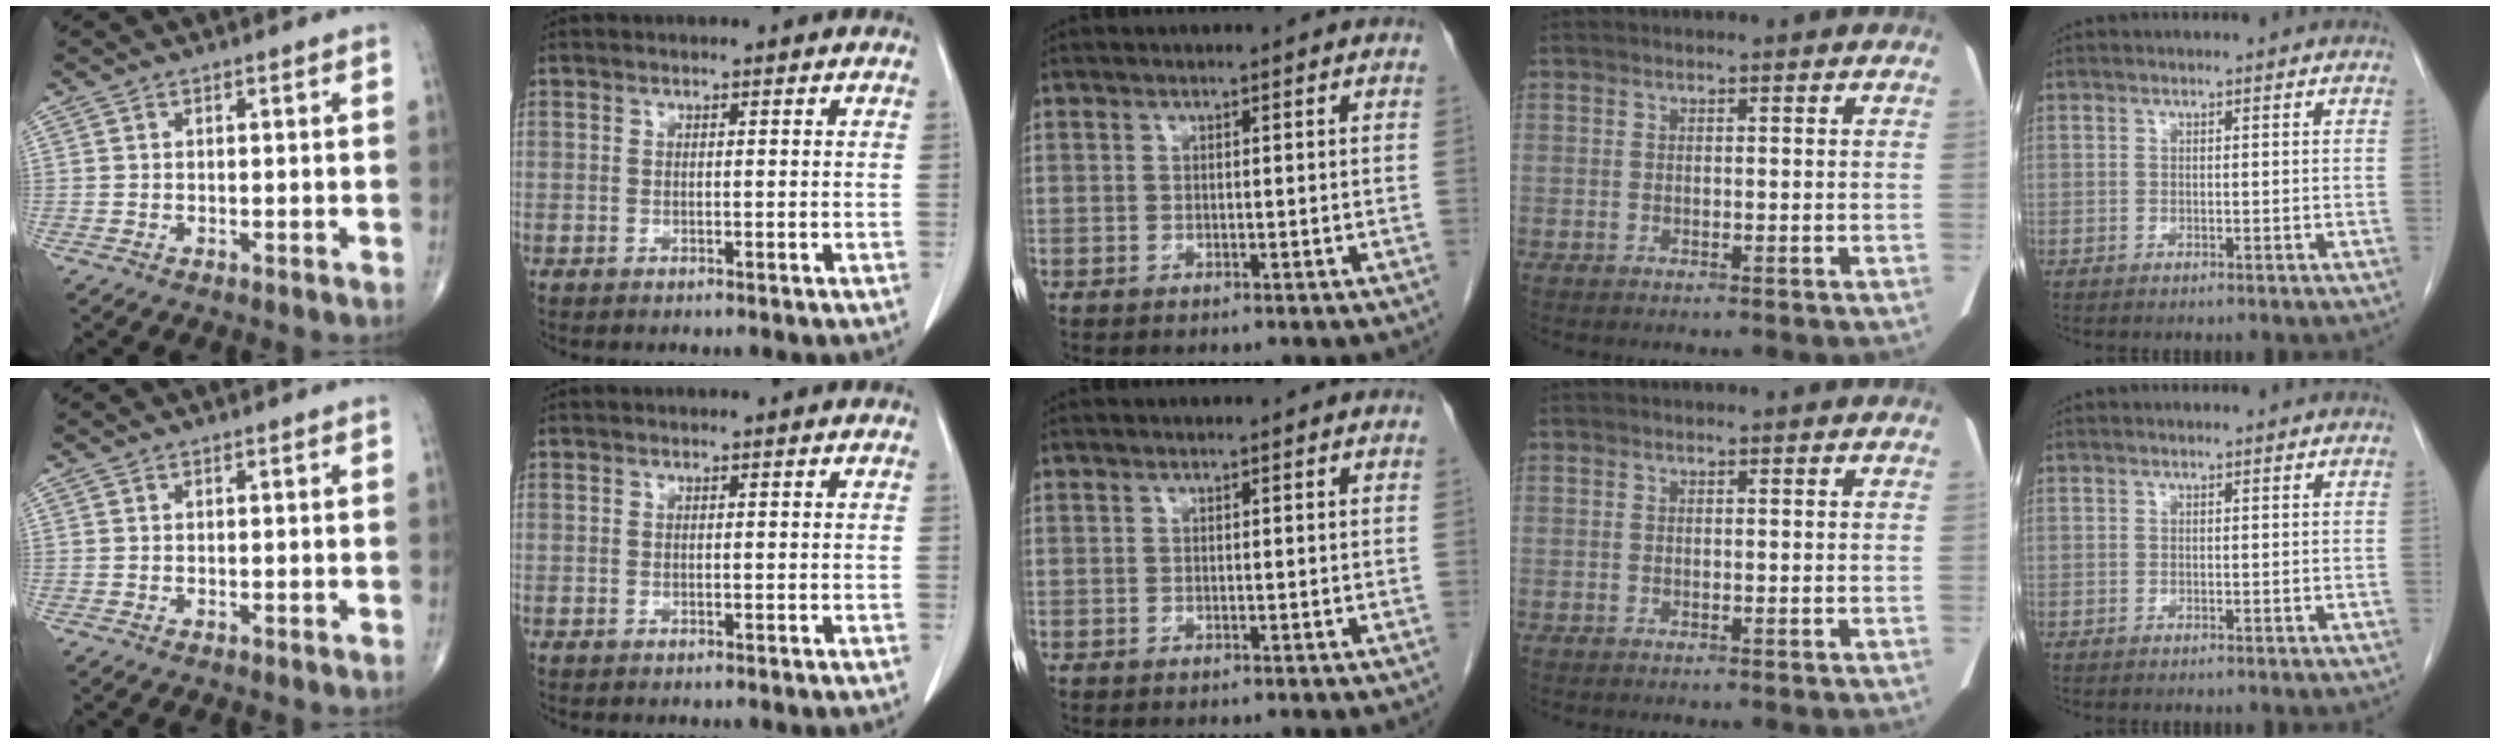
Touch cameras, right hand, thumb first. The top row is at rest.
{}